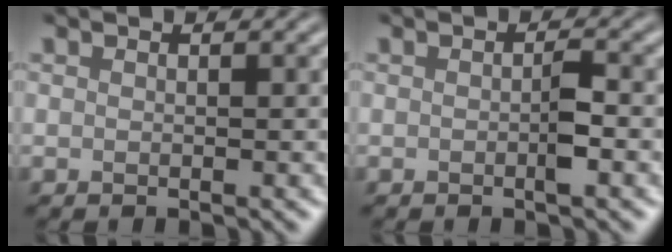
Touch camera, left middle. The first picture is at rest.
{"total": 1.5, "force": [-0.4, 0.2, 1.5], "torque": [-0.024, 0.001, -0.005]}